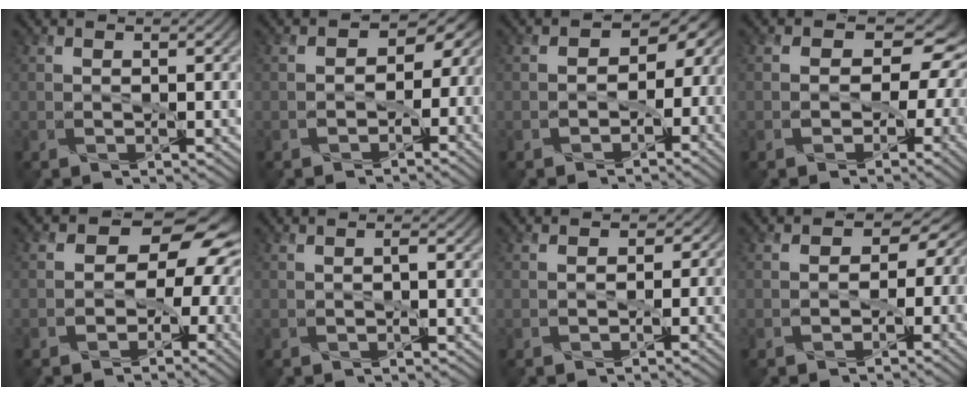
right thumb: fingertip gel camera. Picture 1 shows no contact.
{"total": 6.2, "force": [-1.7, 5.1, 3.1], "torque": [-0.004, 0.006, -0.039]}
{"total": 6.9, "force": [-1.8, 5.5, 3.8], "torque": [-0.010, 0.004, -0.042]}
{"total": 10.1, "force": [-0.7, 8.2, 5.8], "torque": [-0.065, 0.013, -0.037]}
{"total": 11.8, "force": [-0.5, 9.5, 7.0], "torque": [-0.067, 0.000, -0.047]}
{"total": 0.9, "force": [-0.4, 0.2, 0.8], "torque": [-0.011, 0.000, -0.007]}
{"total": 1.7, "force": [-0.7, 1.6, 0.2], "torque": [0.001, 0.003, -0.015]}
{"total": 5.8, "force": [-0.7, 5.2, 2.7], "torque": [-0.017, 0.013, -0.034]}